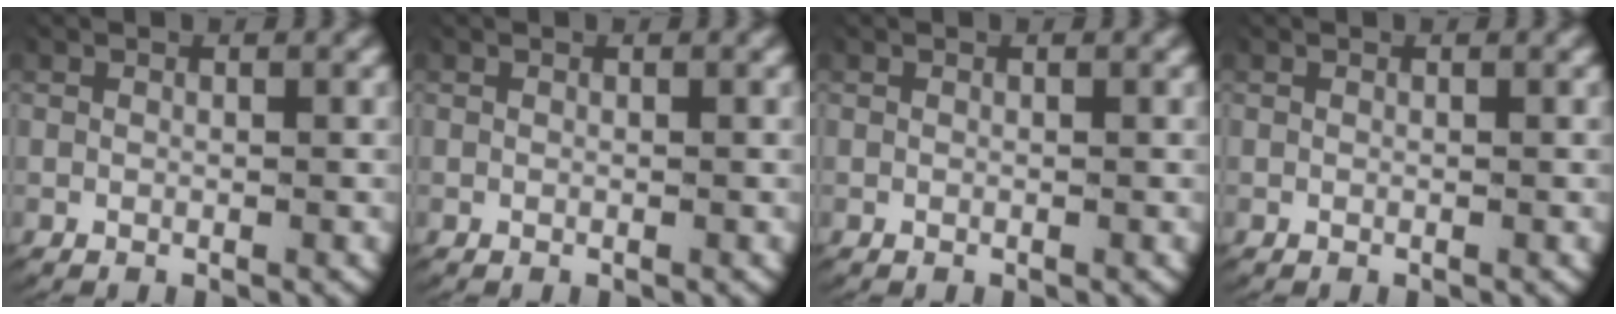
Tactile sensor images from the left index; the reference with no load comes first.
{"total": 0.0}
{"total": 0.0}
{"total": 0.0}